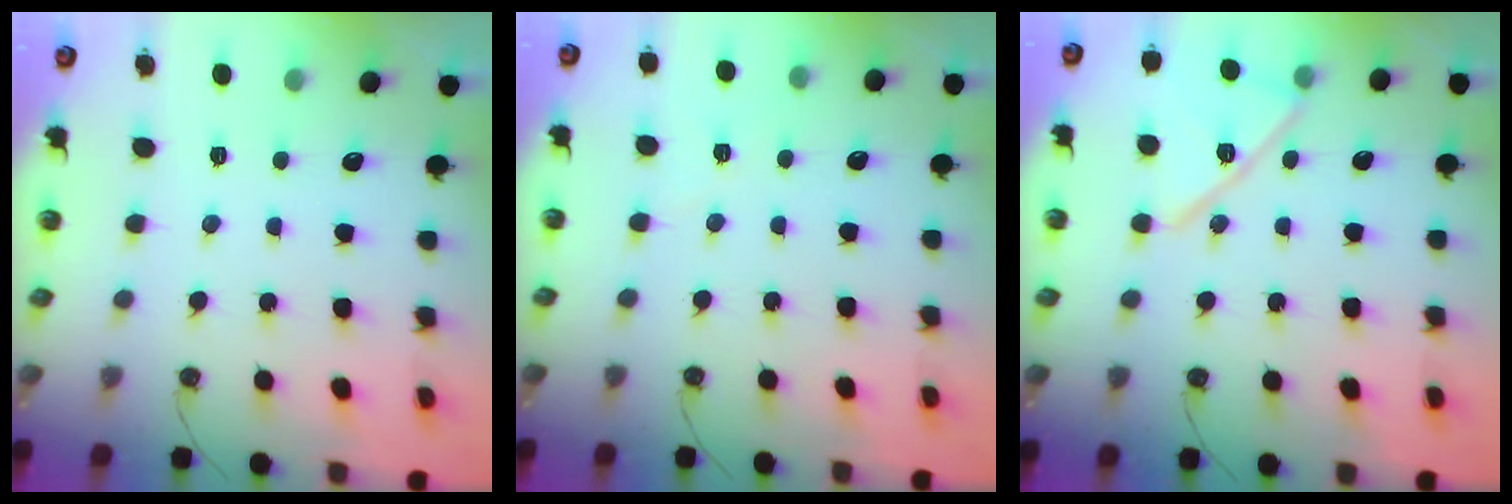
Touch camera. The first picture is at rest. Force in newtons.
{"total": 2.6, "press": 2.3, "slide": 1.2}
{"total": 13.9, "press": 13.9, "slide": 0.2}